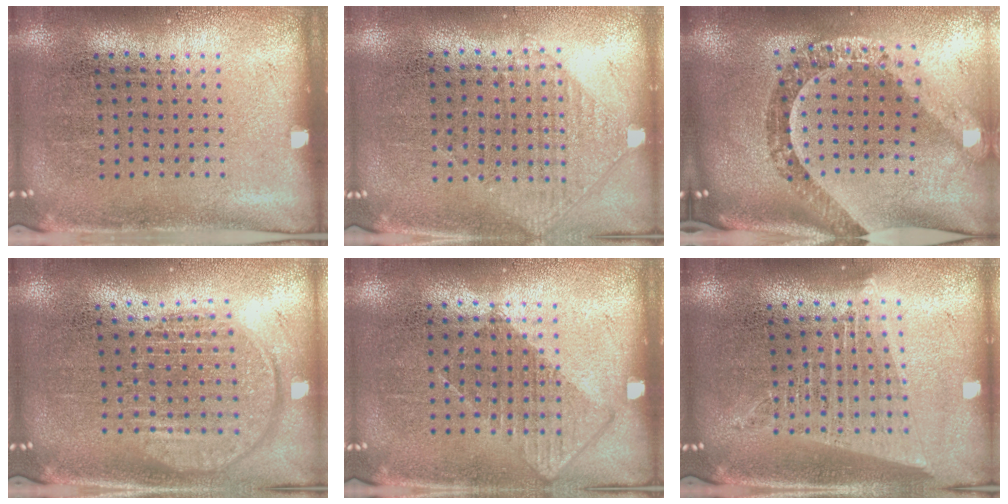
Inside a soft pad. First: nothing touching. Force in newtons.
{"total": 0.9, "press": 0.8, "slide": 0.3}
{"total": 2.5, "press": 2.1, "slide": 1.3}
{"total": 1.8, "press": 1.5, "slide": 1.0}
{"total": 0.8, "press": 0.7, "slide": 0.4}
{"total": 1.8, "press": 1.5, "slide": 0.9}